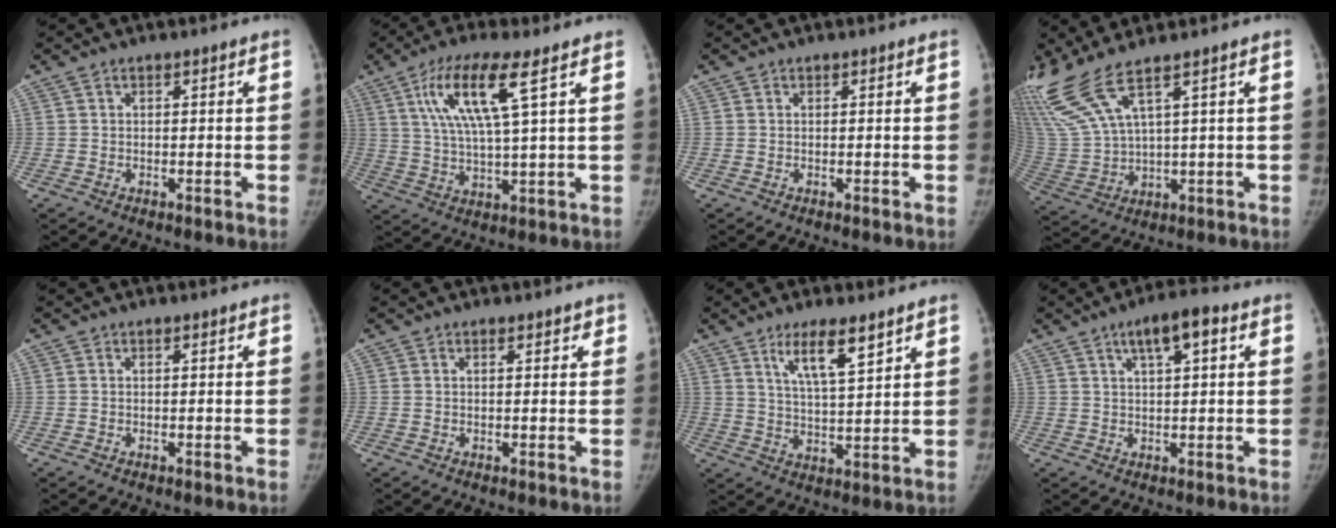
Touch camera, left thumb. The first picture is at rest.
{"total": 11.8, "force": [5.0, 1.8, 10.6], "torque": [-0.226, -0.013, 0.095]}
{"total": 0.0}
{"total": 10.7, "force": [7.7, 1.0, 7.4], "torque": [-0.188, -0.032, 0.177]}
{"total": 0.0}
{"total": 1.5, "force": [1.0, 0.7, 1.0], "torque": [-0.006, -0.003, 0.011]}
{"total": 8.6, "force": [5.4, 1.8, 6.5], "torque": [-0.110, -0.035, 0.102]}
{"total": 6.4, "force": [2.8, 1.9, 5.4], "torque": [-0.080, 0.005, 0.041]}